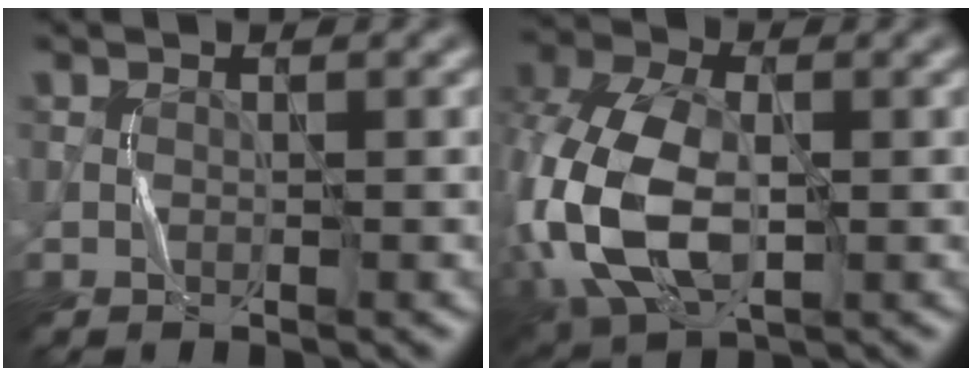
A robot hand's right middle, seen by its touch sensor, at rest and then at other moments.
{"total": 11.8, "force": [-1.4, 7.7, 8.9], "torque": [-0.231, -0.015, -0.027]}